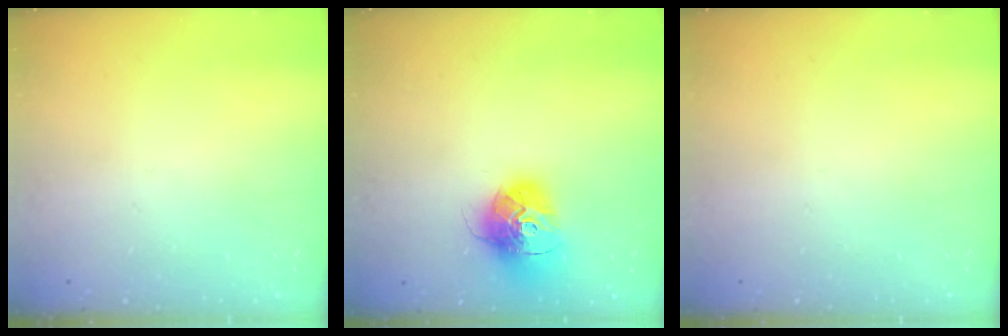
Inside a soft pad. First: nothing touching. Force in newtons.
{"total": 16.1, "press": 16.0, "slide": 1.5}
{"total": 0.0}